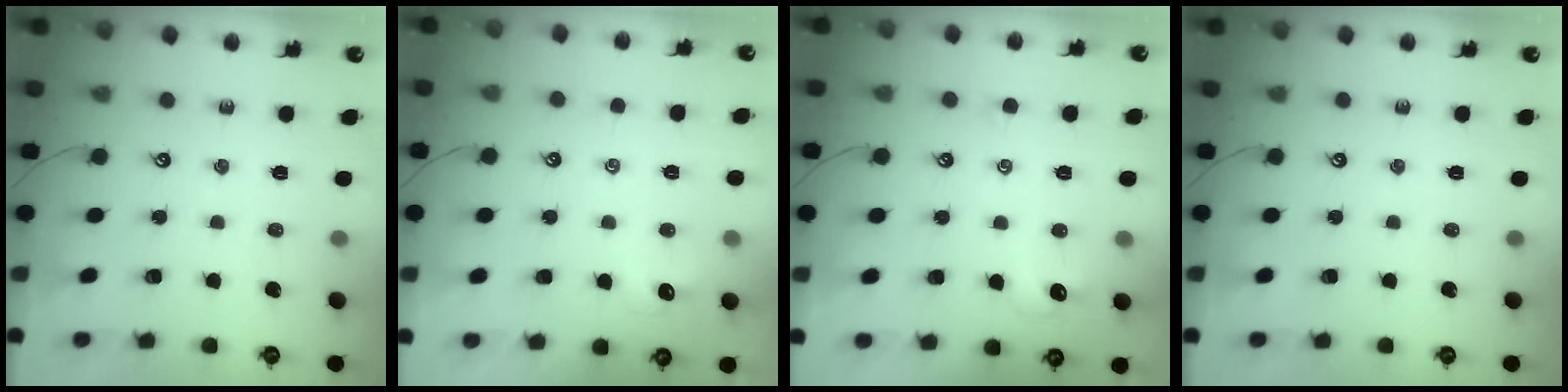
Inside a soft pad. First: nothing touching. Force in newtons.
{"total": 1.7, "press": 1.6, "slide": 0.5}
{"total": 1.4, "press": 1.2, "slide": 0.6}
{"total": 0.0}